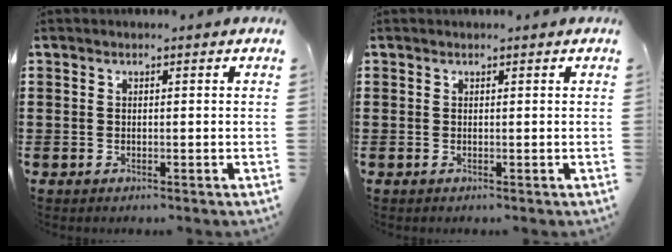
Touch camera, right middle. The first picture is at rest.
{"total": 0.0}